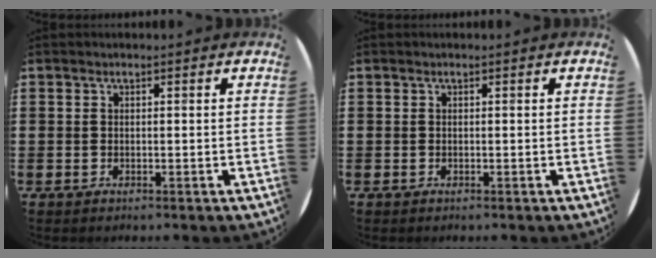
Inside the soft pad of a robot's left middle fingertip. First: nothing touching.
{"total": 0.0}